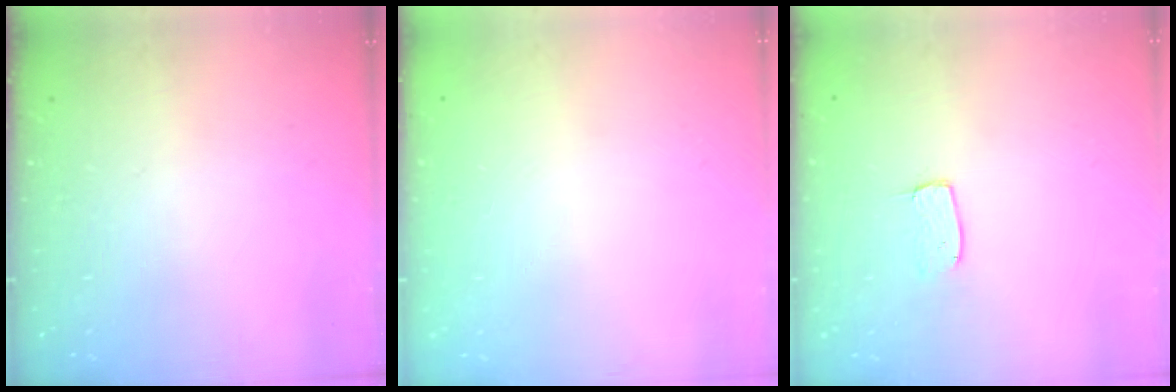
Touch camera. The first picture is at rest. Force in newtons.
{"total": 0.5, "press": 0.5, "slide": 0.1}
{"total": 4.0, "press": 4.0, "slide": 0.3}